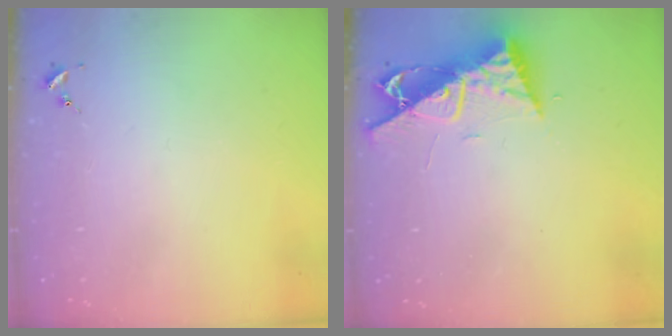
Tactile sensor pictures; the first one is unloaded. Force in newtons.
{"total": 9.7, "press": 9.7, "slide": 0.7}